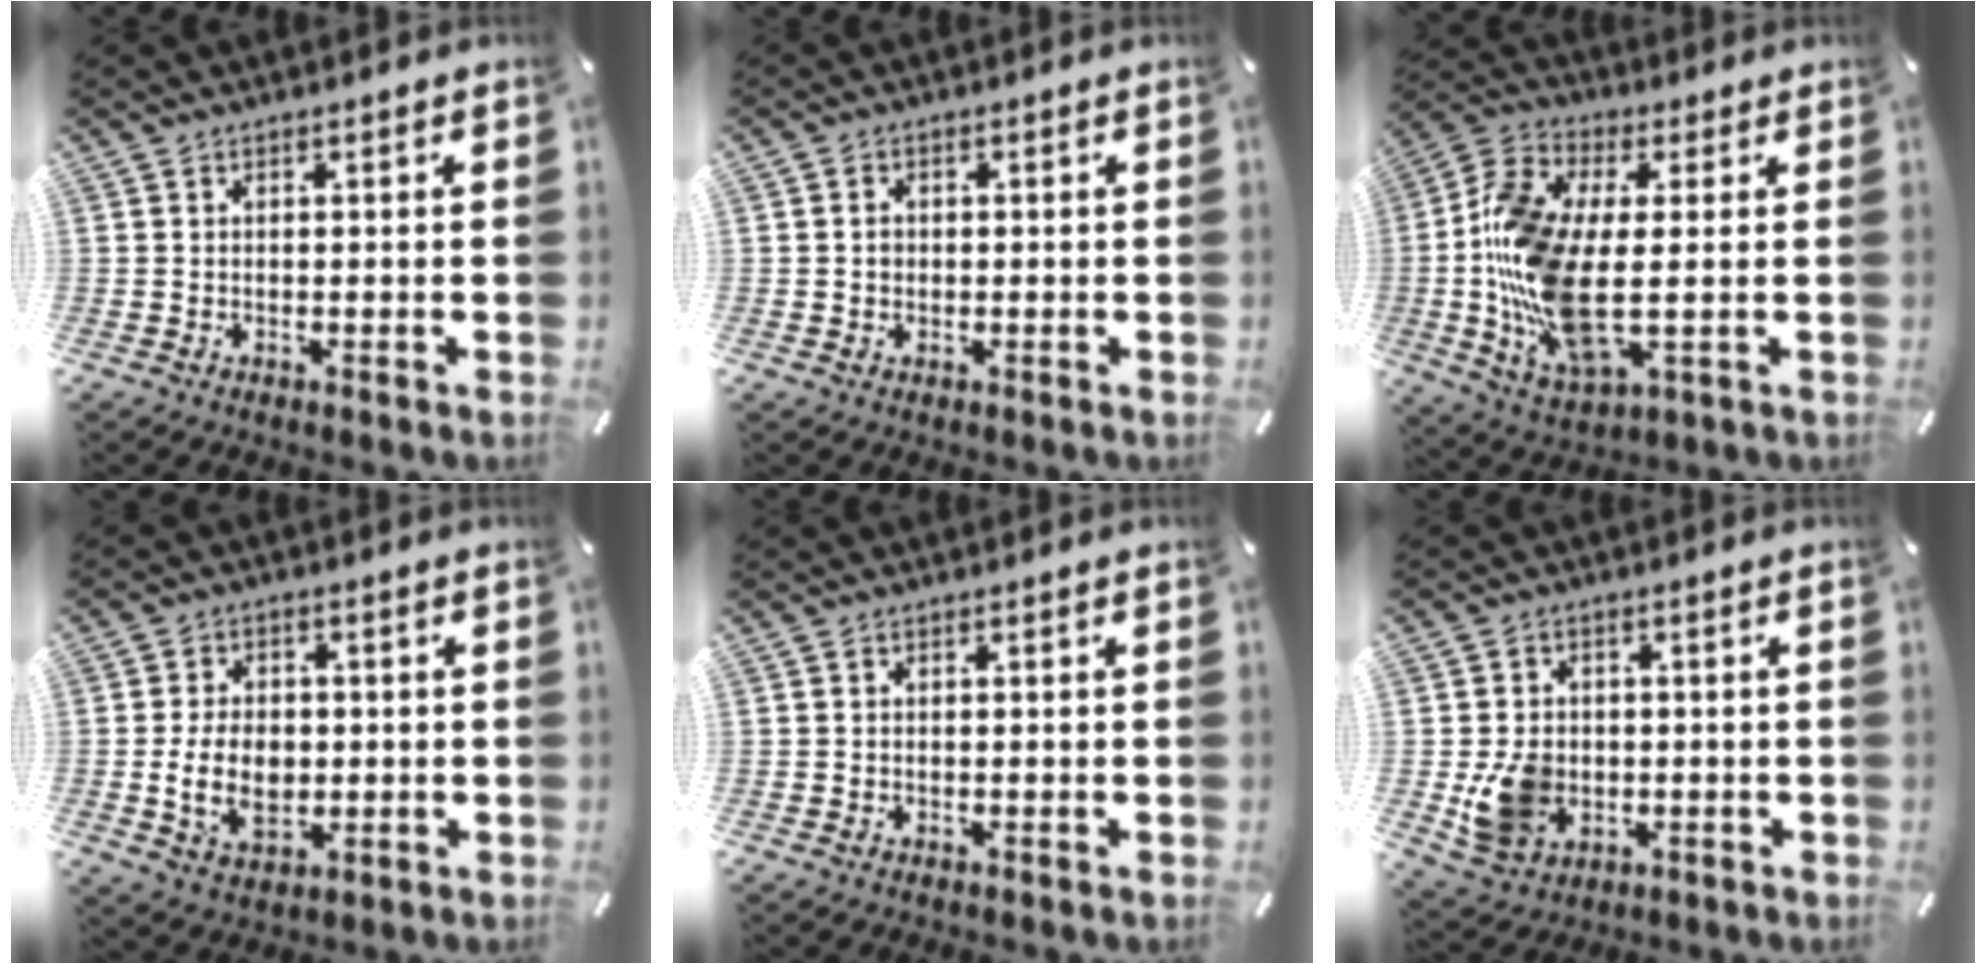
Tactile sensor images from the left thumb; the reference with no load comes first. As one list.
[{"total": 1.6, "force": [0.0, 1.4, 0.8], "torque": [-0.019, 0.006, -0.003]}, {"total": 17.1, "force": [-0.9, 8.3, 14.9], "torque": [-0.329, -0.018, -0.012]}, {"total": 9.4, "force": [-1.1, 6.8, 6.4], "torque": [-0.129, 0.001, -0.021]}, {"total": 0.0}, {"total": 8.4, "force": [-1.0, 7.3, 4.1], "torque": [-0.093, 0.005, -0.016]}]